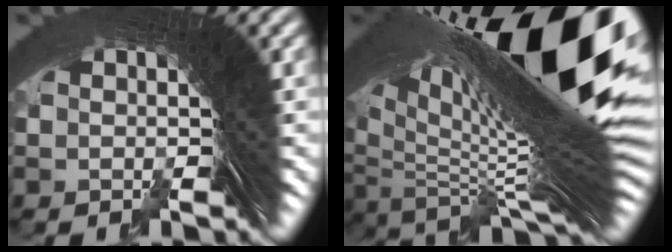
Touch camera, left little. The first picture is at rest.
{"total": 29.3, "force": [4.2, 12.5, 26.1], "torque": [-0.386, 0.018, 0.060]}